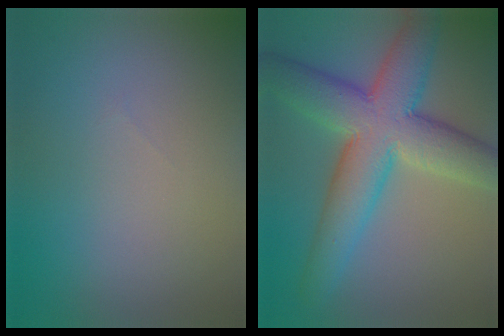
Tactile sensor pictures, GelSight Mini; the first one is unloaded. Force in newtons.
{"total": 9.7, "press": 9.7, "slide": 0.6}